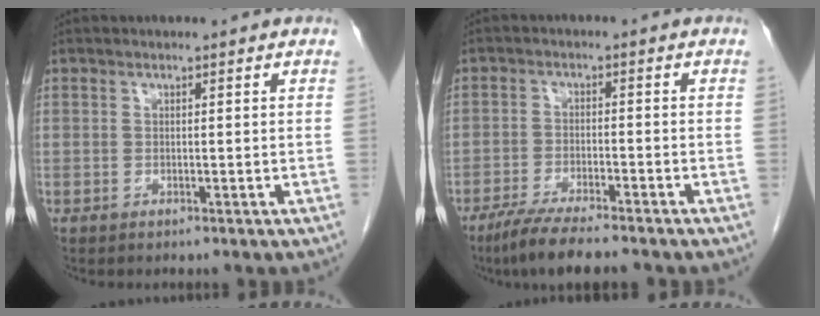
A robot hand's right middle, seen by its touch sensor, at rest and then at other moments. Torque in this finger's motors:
{"motor_torque": [0.94, -1.09, 0.14, 0.10]}